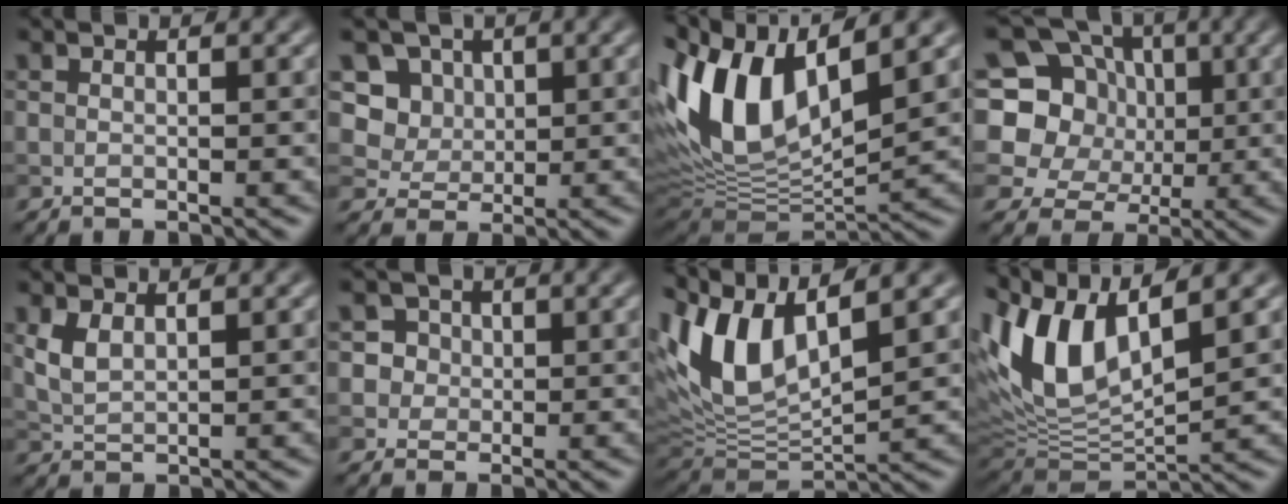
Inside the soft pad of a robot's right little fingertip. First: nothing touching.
{"total": 6.8, "force": [3.1, 5.5, 2.6], "torque": [-0.046, 0.001, 0.046]}
{"total": 12.2, "force": [4.1, 5.4, 10.2], "torque": [-0.203, 0.008, 0.074]}
{"total": 13.1, "force": [2.6, 11.6, 5.3], "torque": [-0.130, 0.039, 0.029]}
{"total": 2.0, "force": [0.9, 1.1, 1.5], "torque": [-0.041, 0.000, 0.023]}
{"total": 4.0, "force": [1.5, 3.5, 1.3], "torque": [-0.004, 0.015, 0.014]}
{"total": 8.8, "force": [3.9, 3.7, 7.0], "torque": [-0.150, 0.009, 0.073]}
{"total": 9.7, "force": [4.0, 4.2, 7.8], "torque": [-0.168, 0.006, 0.076]}